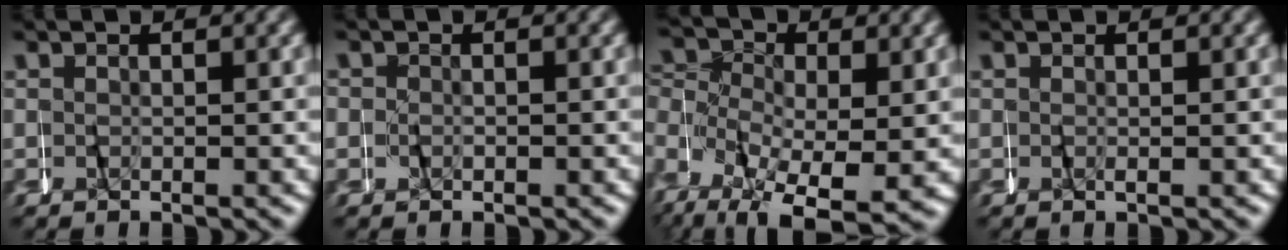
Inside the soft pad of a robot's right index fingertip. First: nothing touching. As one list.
[{"total": 1.1, "force": [0.2, 1.0, 0.3], "torque": [-0.011, 0.005, -0.001]}, {"total": 9.0, "force": [0.9, 6.4, 6.3], "torque": [-0.122, -0.005, 0.010]}, {"total": 0.0}]